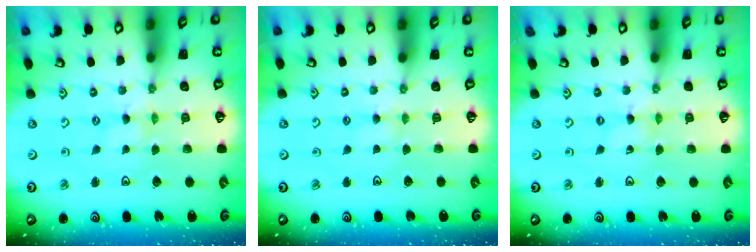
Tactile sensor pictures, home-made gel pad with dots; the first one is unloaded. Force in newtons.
{"total": 2.2, "press": 2.2, "slide": 0.4}
{"total": 0.5, "press": 0.5, "slide": 0.1}